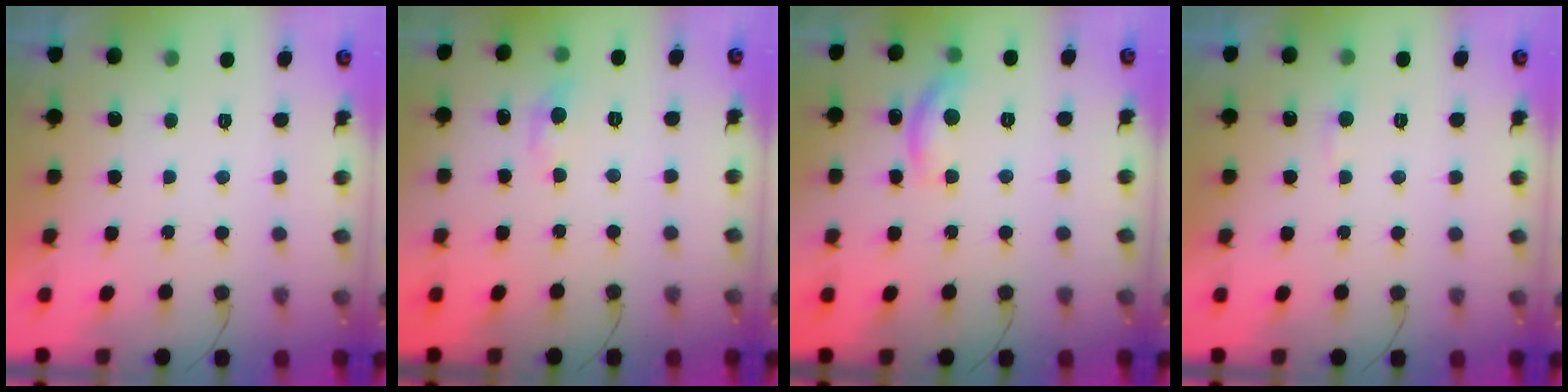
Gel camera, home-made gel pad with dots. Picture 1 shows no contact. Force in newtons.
{"total": 4.4, "press": 4.4, "slide": 0.5}
{"total": 11.0, "press": 11.0, "slide": 0.7}
{"total": 2.7, "press": 2.7, "slide": 0.4}